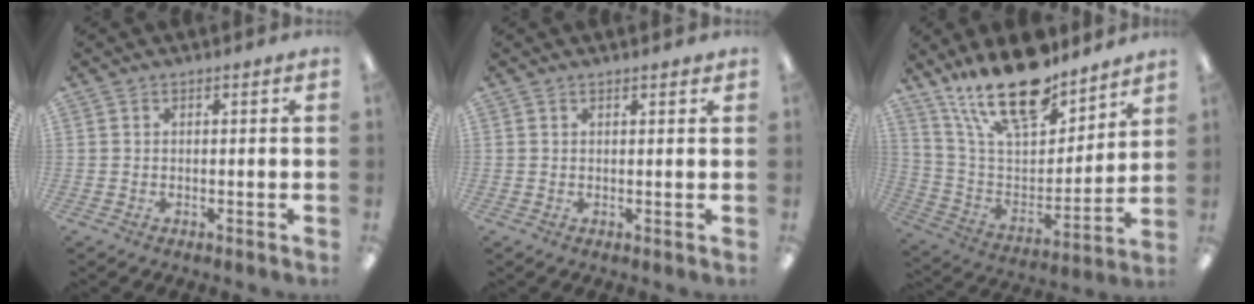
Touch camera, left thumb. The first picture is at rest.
{"total": 0.9, "force": [0.8, 0.1, 0.4], "torque": [-0.001, -0.003, 0.013]}
{"total": 21.0, "force": [16.0, 7.9, 11.1], "torque": [-0.210, -0.091, 0.284]}